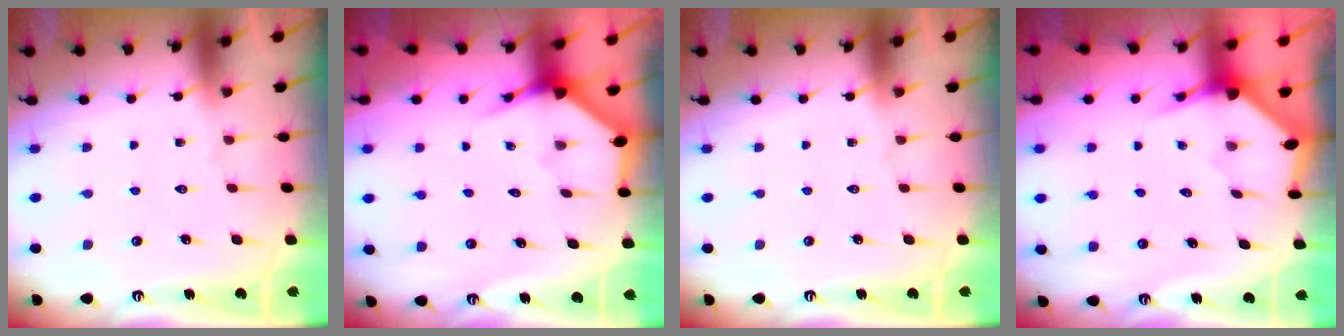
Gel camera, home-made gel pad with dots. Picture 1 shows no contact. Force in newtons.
{"total": 3.4, "press": 3.4, "slide": 0.1}
{"total": 0.0}
{"total": 3.5, "press": 3.5, "slide": 0.2}